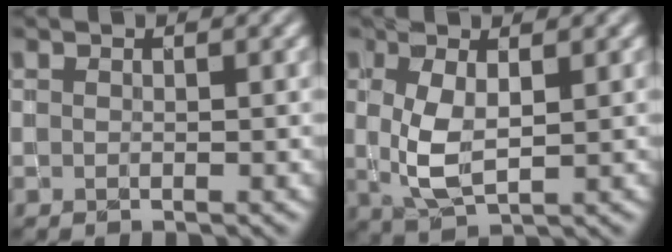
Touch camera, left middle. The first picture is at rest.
{"total": 3.6, "force": [0.4, 1.7, 3.1], "torque": [-0.071, -0.002, 0.014]}